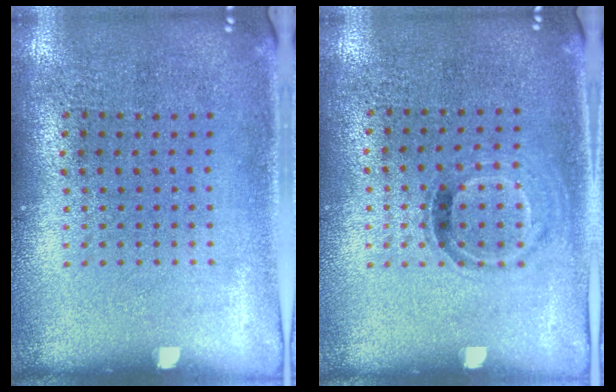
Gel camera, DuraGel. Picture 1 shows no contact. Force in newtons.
{"total": 0.9, "press": 0.8, "slide": 0.5}